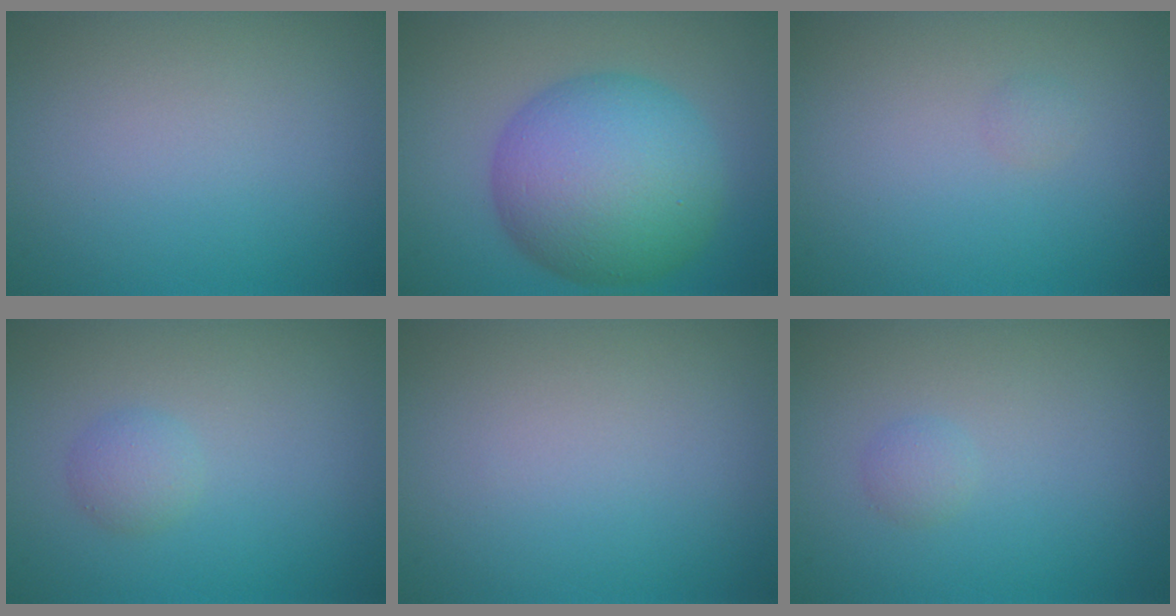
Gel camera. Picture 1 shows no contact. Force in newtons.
{"total": 10.7, "press": 10.7, "slide": 0.2}
{"total": 0.5, "press": 0.5, "slide": 0.0}
{"total": 1.4, "press": 1.4, "slide": 0.0}
{"total": 0.0}
{"total": 0.9, "press": 0.9, "slide": 0.0}